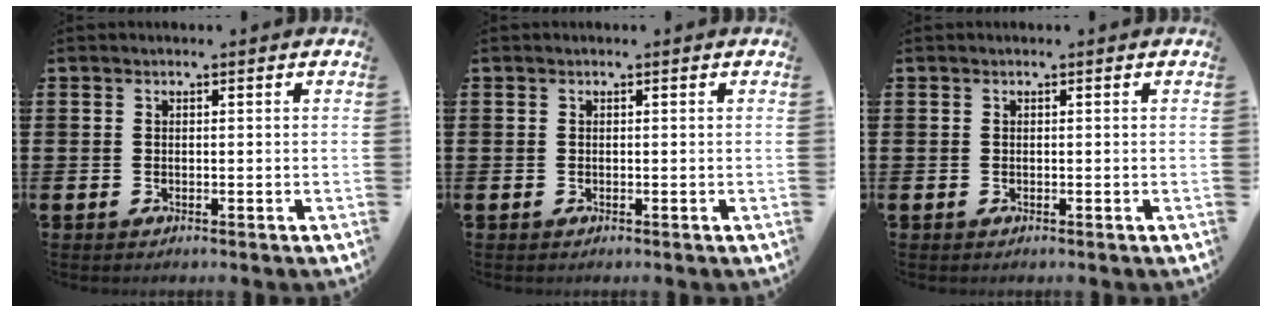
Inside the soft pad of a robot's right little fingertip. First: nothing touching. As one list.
[{"total": 0.0}, {"total": 0.0}]